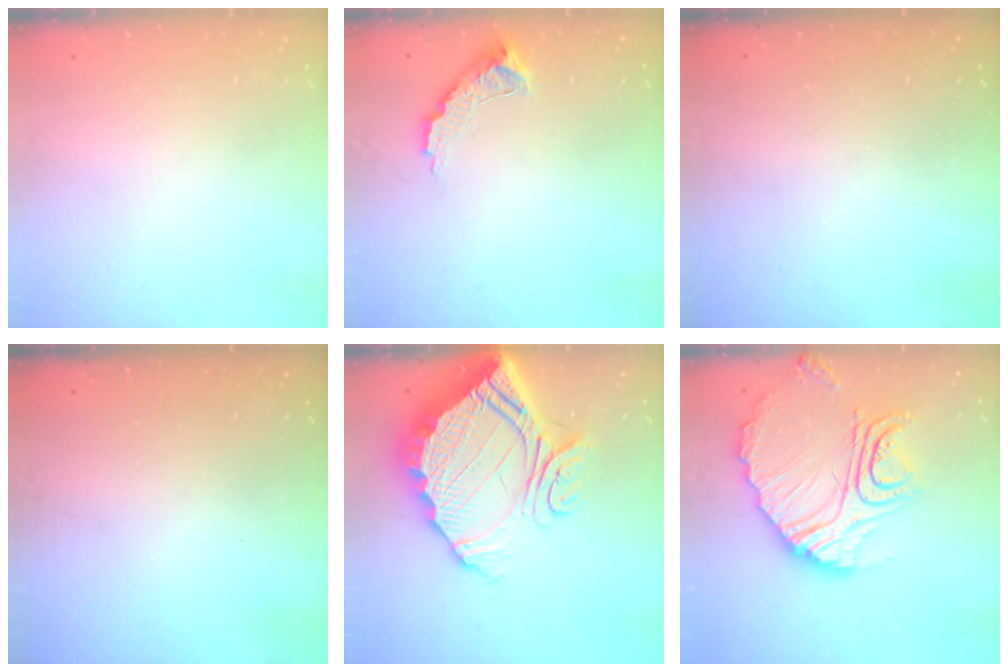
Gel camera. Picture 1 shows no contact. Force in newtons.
{"total": 8.6, "press": 8.6, "slide": 0.4}
{"total": 3.0, "press": 3.0, "slide": 0.1}
{"total": 2.9, "press": 2.9, "slide": 0.2}
{"total": 23.2, "press": 23.1, "slide": 2.4}
{"total": 19.1, "press": 19.0, "slide": 1.7}